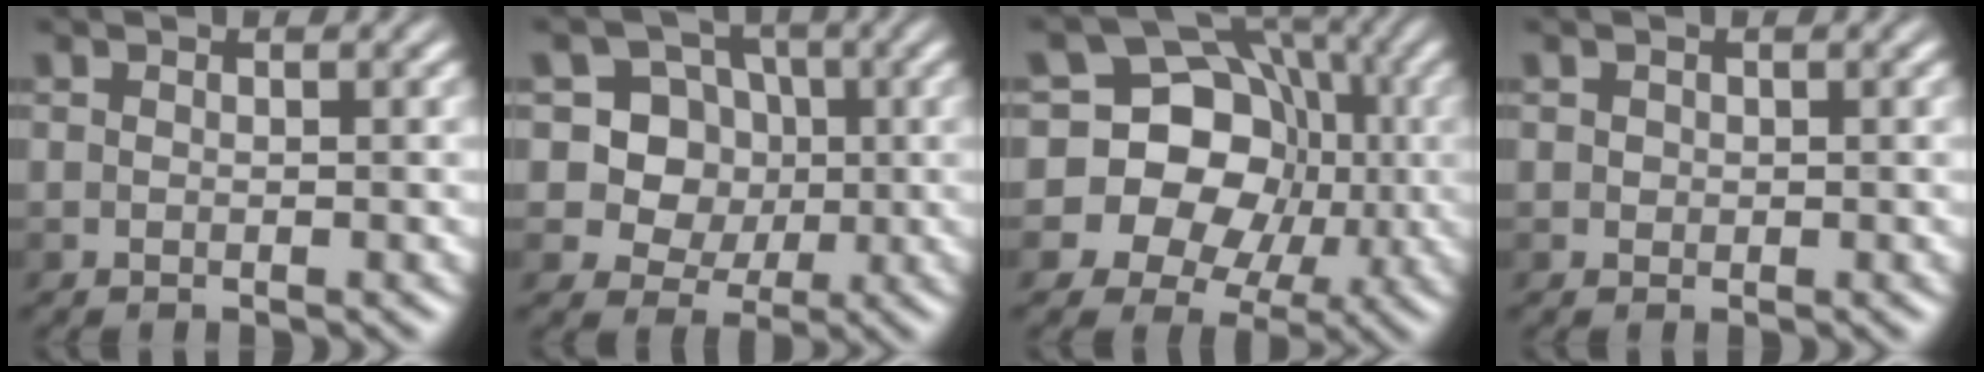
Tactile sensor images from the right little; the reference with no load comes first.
{"total": 7.4, "force": [1.7, 6.8, 2.4], "torque": [-0.053, 0.019, 0.033]}
{"total": 13.5, "force": [0.1, 12.0, 6.2], "torque": [-0.107, 0.035, -0.022]}
{"total": 1.2, "force": [0.6, 0.9, 0.4], "torque": [0.001, 0.006, 0.007]}